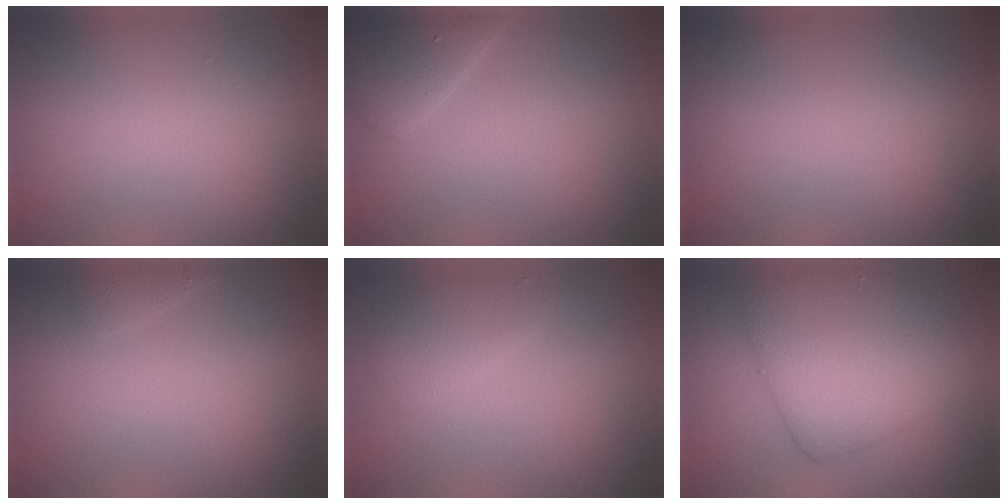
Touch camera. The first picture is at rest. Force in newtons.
{"total": 2.9, "press": 2.9, "slide": 0.1}
{"total": 0.0}
{"total": 0.8, "press": 0.8, "slide": 0.1}
{"total": 2.0, "press": 2.0, "slide": 0.1}
{"total": 6.8, "press": 6.8, "slide": 0.2}